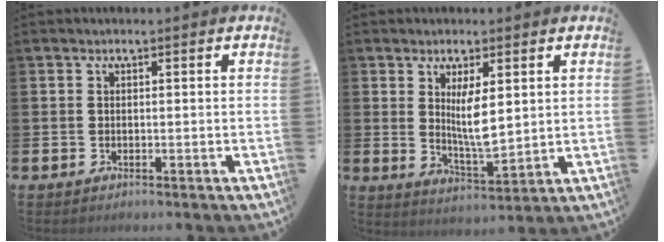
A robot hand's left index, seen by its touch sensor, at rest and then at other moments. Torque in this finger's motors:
{"motor_torque": [1.25, -0.89, 0.30, 0.21]}